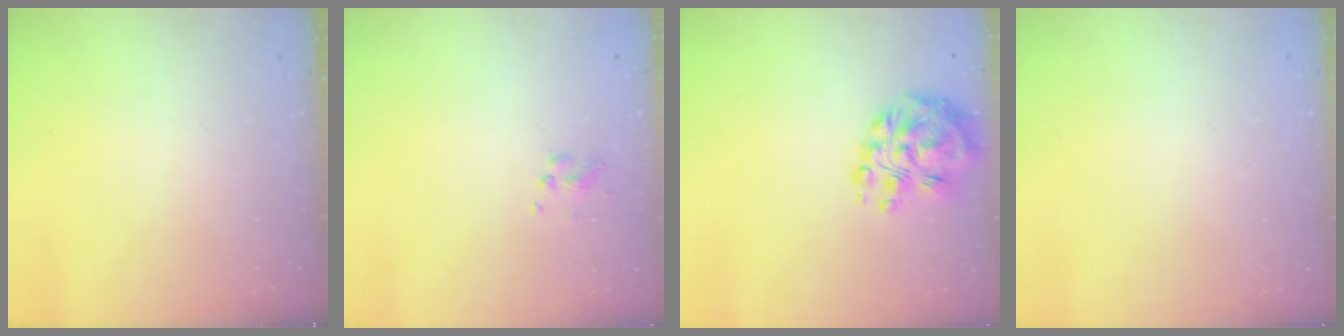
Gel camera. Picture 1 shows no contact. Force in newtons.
{"total": 3.0, "press": 2.9, "slide": 0.8}
{"total": 12.9, "press": 12.4, "slide": 3.6}
{"total": 1.9, "press": 1.9, "slide": 0.2}